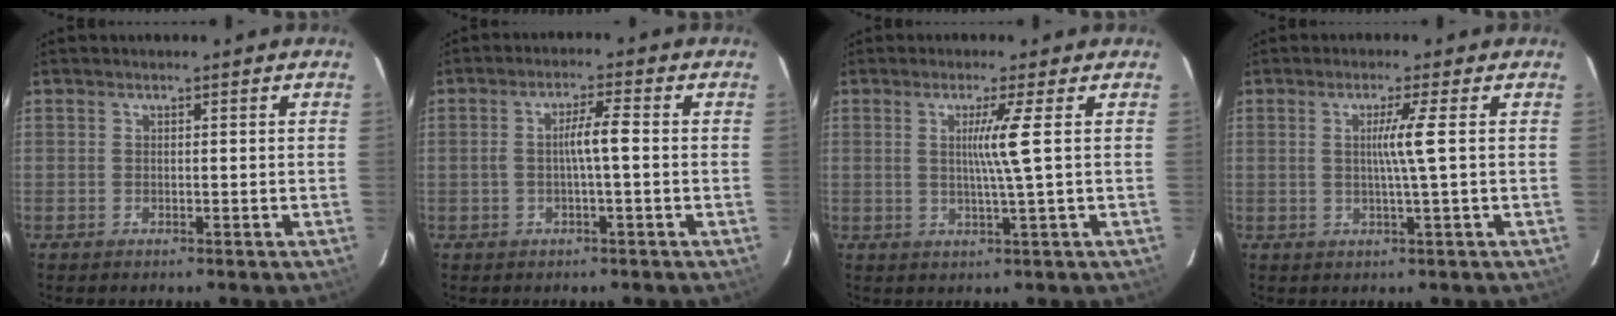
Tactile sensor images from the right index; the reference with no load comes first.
{"total": 3.8, "force": [-0.2, 0.1, 3.8], "torque": [-0.070, 0.009, -0.002]}
{"total": 4.2, "force": [0.8, -1.6, 3.8], "torque": [-0.073, -0.007, 0.016]}
{"total": 3.6, "force": [0.4, -1.2, 3.3], "torque": [-0.062, -0.006, 0.008]}